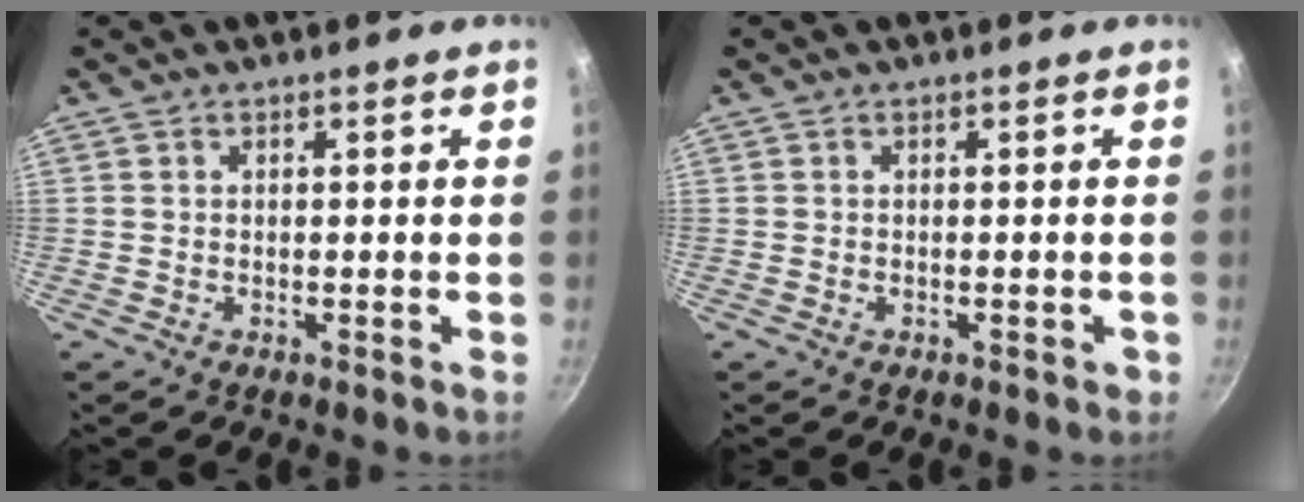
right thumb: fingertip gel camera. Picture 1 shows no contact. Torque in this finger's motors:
{"motor_torque": [-0.31, -0.03, -0.24, 0.10, -0.03]}